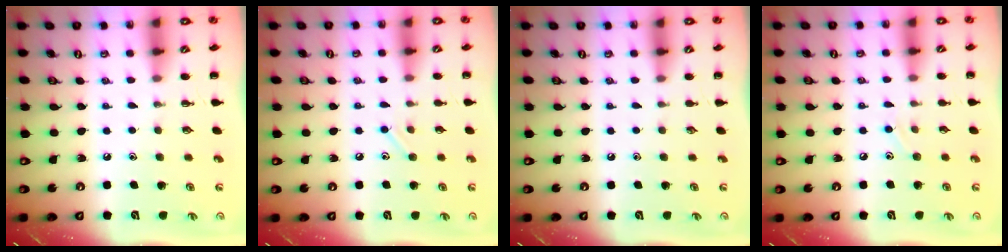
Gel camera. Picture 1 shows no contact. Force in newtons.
{"total": 6.3, "press": 6.1, "slide": 1.7}
{"total": 0.0}
{"total": 5.7, "press": 5.4, "slide": 1.9}